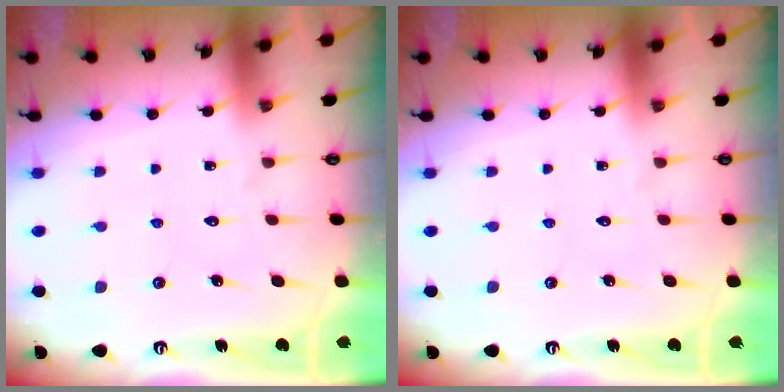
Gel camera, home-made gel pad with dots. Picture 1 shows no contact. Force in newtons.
{"total": 0.0}